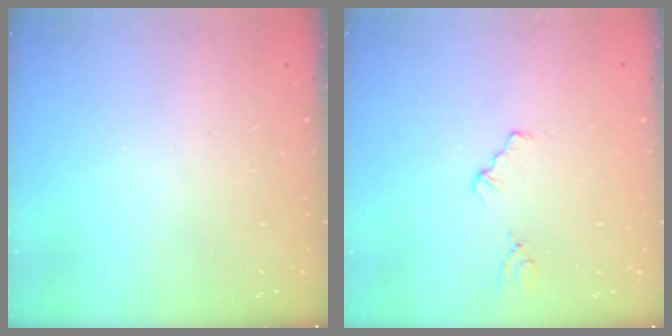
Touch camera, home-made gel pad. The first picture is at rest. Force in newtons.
{"total": 1.2, "press": 1.2, "slide": 0.2}